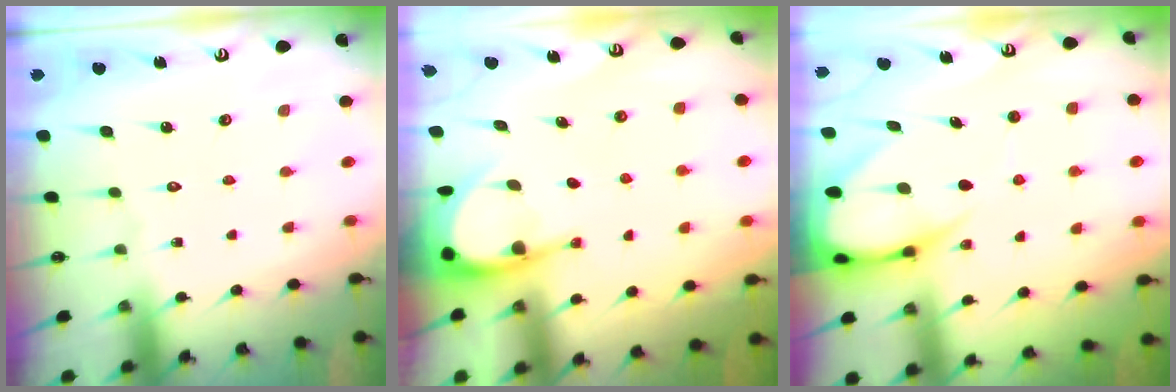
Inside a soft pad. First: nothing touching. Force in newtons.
{"total": 5.8, "press": 5.8, "slide": 0.3}
{"total": 9.0, "press": 8.9, "slide": 1.0}